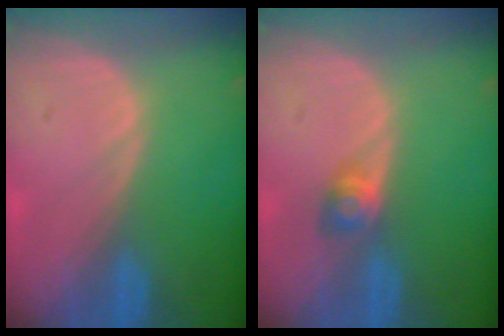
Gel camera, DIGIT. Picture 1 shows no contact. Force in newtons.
{"total": 2.8, "press": 2.5, "slide": 1.1}